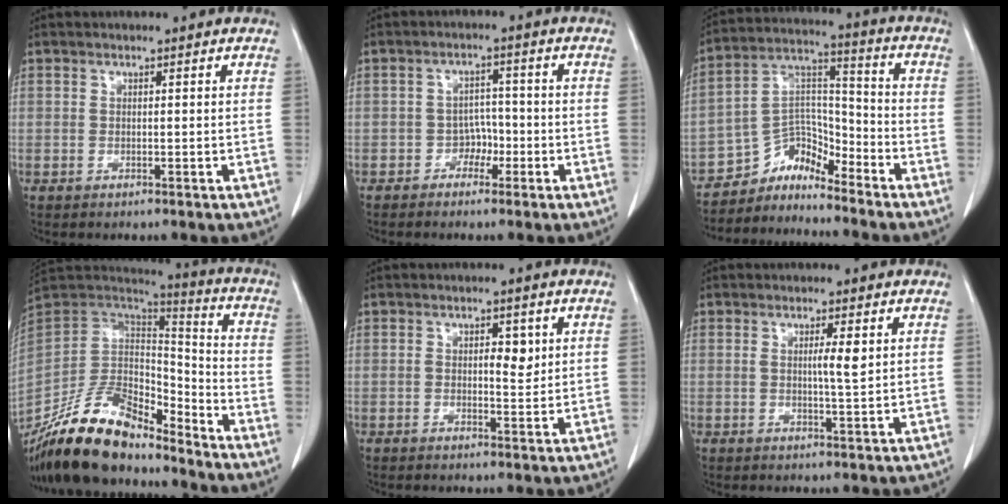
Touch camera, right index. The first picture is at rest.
{"total": 2.9, "force": [-1.5, 2.2, 1.1], "torque": [-0.006, 0.012, -0.028]}
{"total": 7.1, "force": [-7.0, 1.6, -0.1], "torque": [0.008, 0.059, -0.131]}
{"total": 21.1, "force": [-17.1, 7.3, 9.8], "torque": [-0.204, 0.010, -0.313]}
{"total": 3.1, "force": [0.7, 1.2, 2.8], "torque": [-0.041, -0.002, 0.009]}
{"total": 3.0, "force": [0.7, -0.1, 2.9], "torque": [-0.049, -0.004, 0.009]}